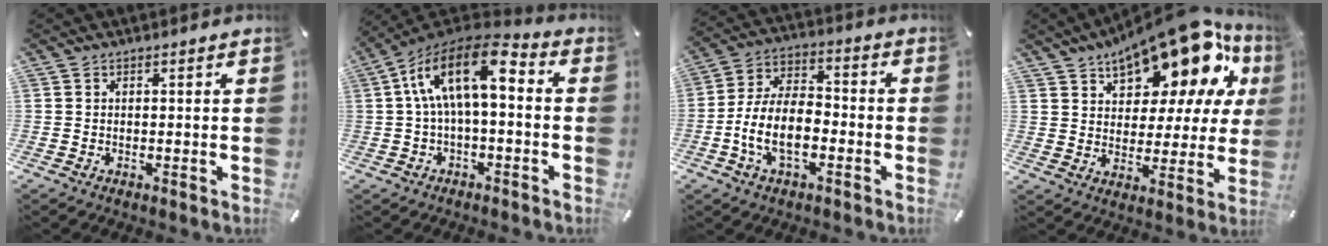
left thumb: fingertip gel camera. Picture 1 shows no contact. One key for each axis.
{"total": 15.6, "fx": 2.6, "fy": 7.2, "fz": 13.6, "tx": -0.255, "ty": -0.005, "tz": 0.042}
{"total": 11.9, "fx": -4.3, "fy": 6.7, "fz": 8.9, "tx": -0.189, "ty": 0.012, "tz": -0.077}
{"total": 18.9, "fx": 13.6, "fy": 8.5, "fz": 10.0, "tx": -0.155, "ty": -0.101, "tz": 0.229}